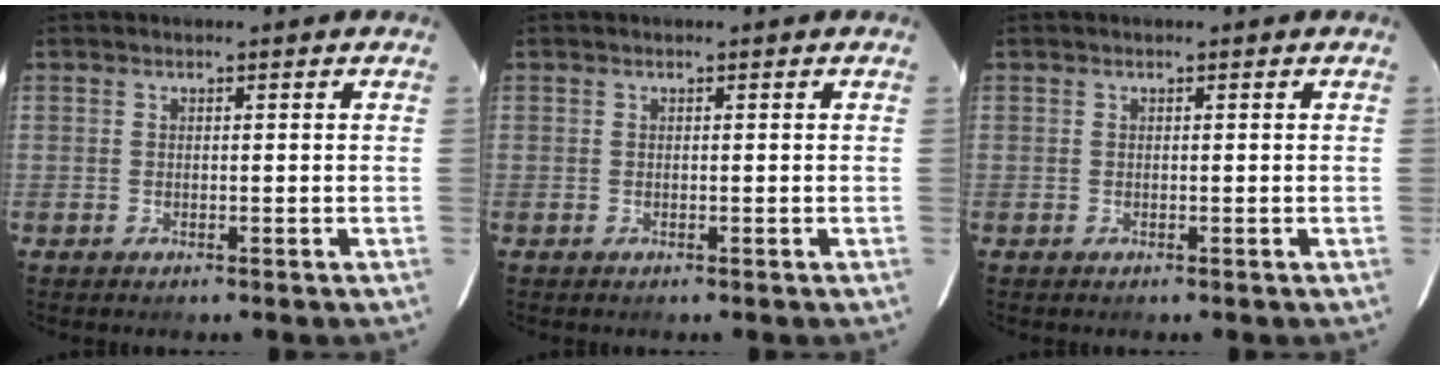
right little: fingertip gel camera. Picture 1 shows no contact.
{"total": 0.0}
{"total": 0.0}